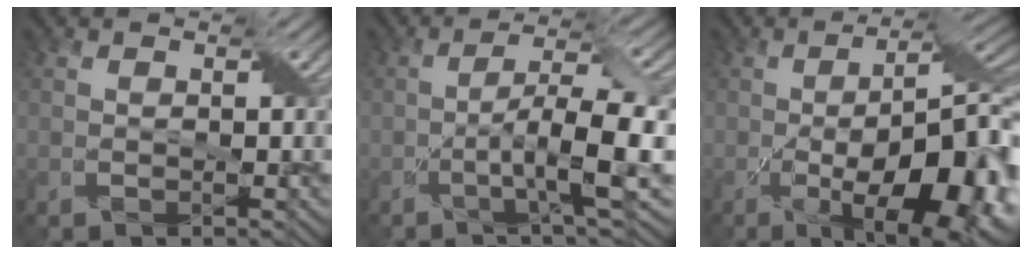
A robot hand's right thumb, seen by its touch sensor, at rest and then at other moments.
{"total": 7.9, "force": [-2.6, 1.2, 7.4], "torque": [-0.115, 0.013, -0.050]}
{"total": 17.9, "force": [-6.5, 6.4, 15.4], "torque": [-0.202, -0.018, -0.086]}